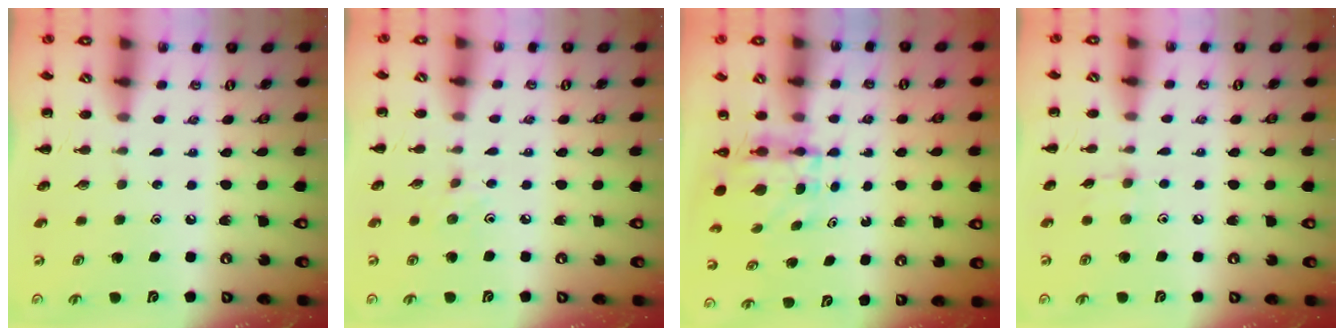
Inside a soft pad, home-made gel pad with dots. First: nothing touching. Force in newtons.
{"total": 3.1, "press": 2.8, "slide": 1.2}
{"total": 3.9, "press": 3.9, "slide": 0.3}
{"total": 3.8, "press": 3.5, "slide": 1.3}